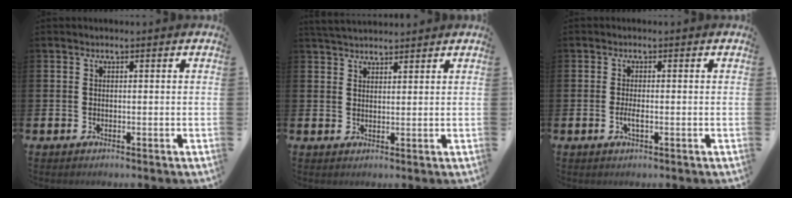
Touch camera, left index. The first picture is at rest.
{"total": 3.3, "force": [3.3, 0.6, 0.4], "torque": [-0.009, -0.013, 0.060]}
{"total": 1.6, "force": [-0.4, 0.5, 1.5], "torque": [-0.035, 0.003, -0.006]}